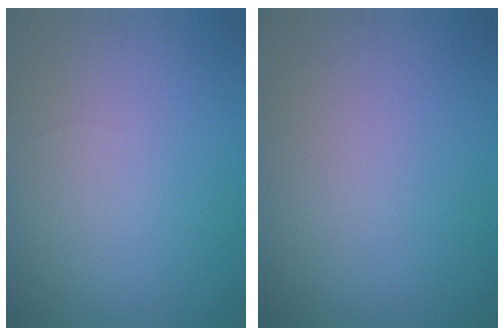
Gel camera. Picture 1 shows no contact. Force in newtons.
{"total": 0.0}